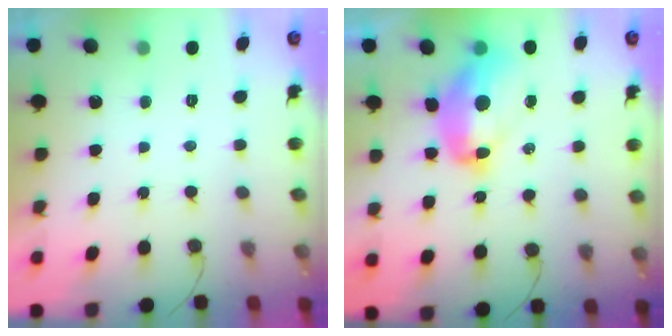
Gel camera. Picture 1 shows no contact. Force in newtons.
{"total": 13.3, "press": 13.2, "slide": 1.4}